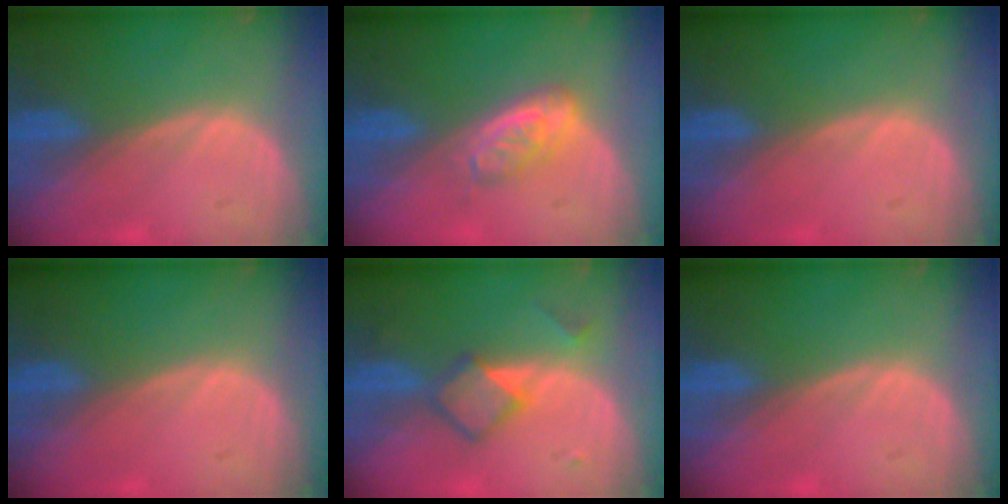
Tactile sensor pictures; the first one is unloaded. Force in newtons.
{"total": 4.8, "press": 4.2, "slide": 2.2}
{"total": 0.0}
{"total": 0.0}
{"total": 4.7, "press": 4.6, "slide": 0.3}
{"total": 0.0}